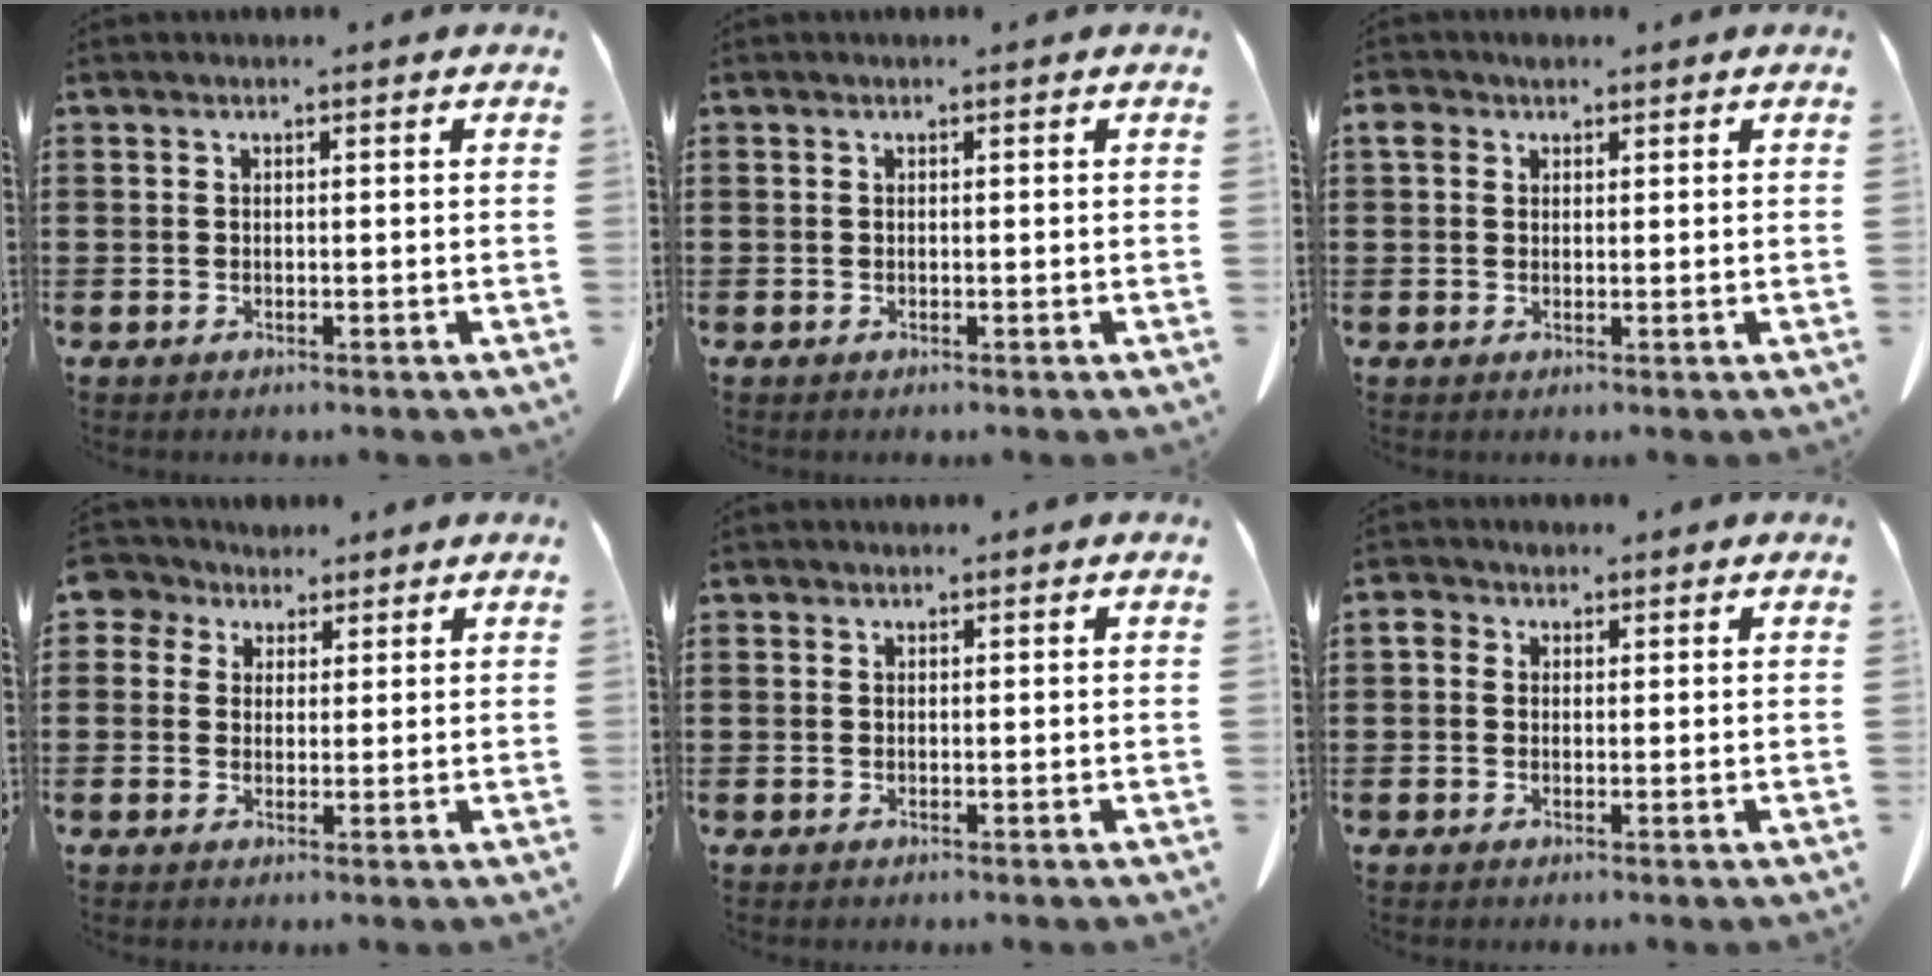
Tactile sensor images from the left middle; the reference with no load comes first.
{"total": 0.0}
{"total": 2.5, "force": [1.4, 1.7, 1.1], "torque": [-0.029, 0.007, 0.026]}
{"total": 4.0, "force": [2.5, 3.0, 0.6], "torque": [-0.024, 0.006, 0.044]}
{"total": 0.0}
{"total": 1.6, "force": [0.6, 1.4, 0.6], "torque": [-0.017, 0.007, 0.009]}